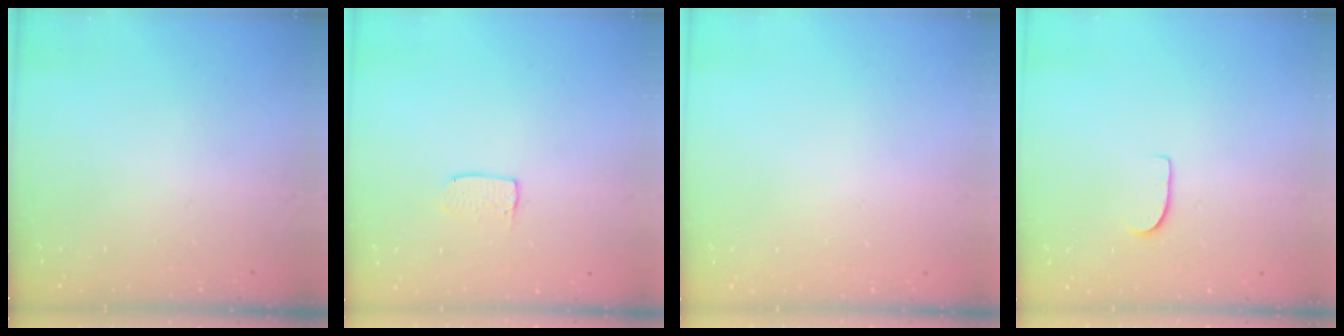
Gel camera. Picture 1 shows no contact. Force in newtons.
{"total": 4.2, "press": 4.2, "slide": 0.3}
{"total": 0.0}
{"total": 6.1, "press": 6.1, "slide": 0.5}